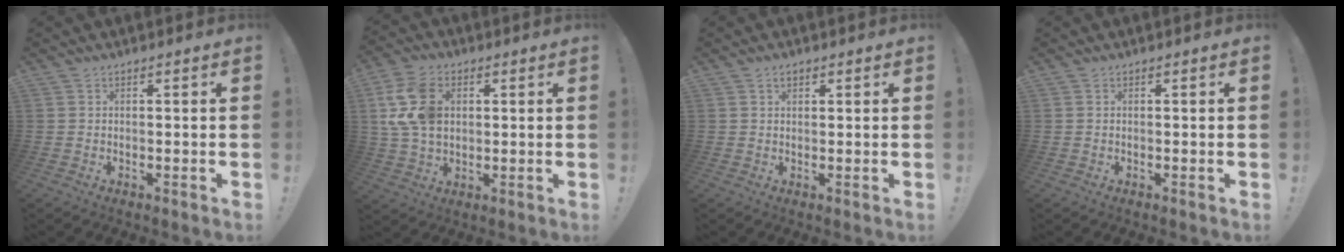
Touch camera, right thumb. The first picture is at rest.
{"total": 14.6, "force": [2.9, 10.4, 9.9], "torque": [-0.196, 0.004, 0.059]}
{"total": 1.8, "force": [1.0, 1.0, 1.0], "torque": [-0.022, 0.004, 0.018]}
{"total": 0.0}